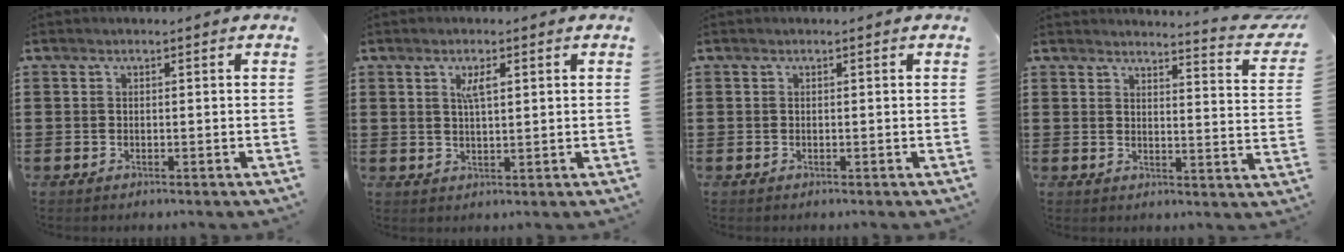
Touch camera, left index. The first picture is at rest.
{"total": 3.0, "force": [1.3, 0.8, 2.6], "torque": [-0.055, 0.005, 0.020]}
{"total": 0.0}
{"total": 3.7, "force": [3.6, -0.4, 1.0], "torque": [-0.024, -0.036, 0.054]}